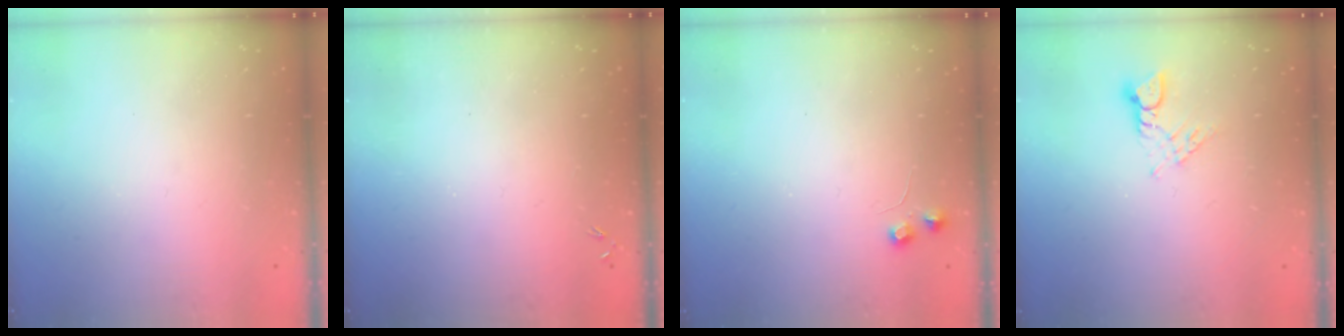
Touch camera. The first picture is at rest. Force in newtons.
{"total": 0.0}
{"total": 5.0, "press": 4.9, "slide": 0.8}
{"total": 3.8, "press": 3.8, "slide": 0.2}